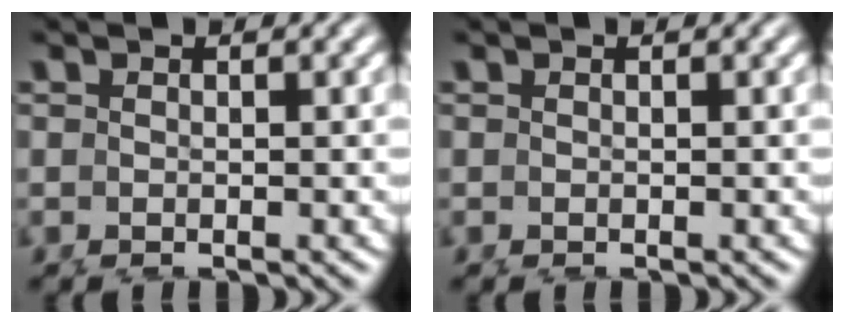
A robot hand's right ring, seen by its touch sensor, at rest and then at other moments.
{"total": 0.0}